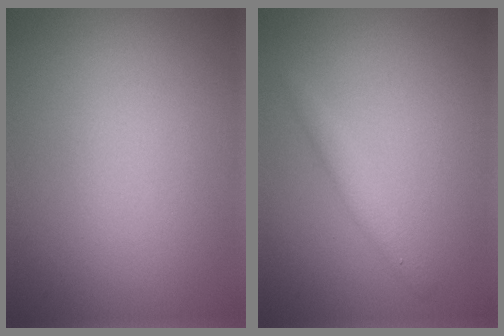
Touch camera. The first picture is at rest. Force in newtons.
{"total": 1.6, "press": 1.6, "slide": 0.1}